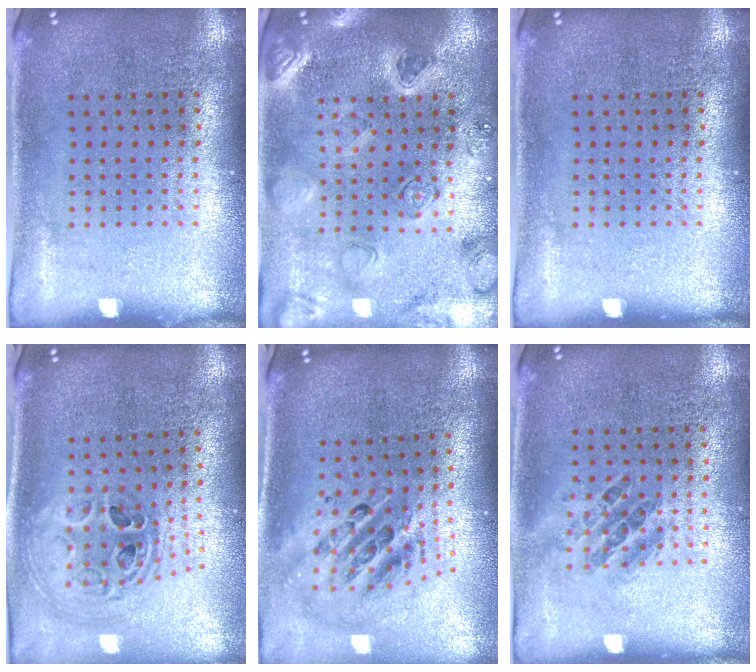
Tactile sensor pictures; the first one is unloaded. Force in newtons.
{"total": 2.2, "press": 2.2, "slide": 0.4}
{"total": 0.0}
{"total": 1.3, "press": 1.2, "slide": 0.6}
{"total": 2.5, "press": 1.7, "slide": 1.8}
{"total": 0.8, "press": 0.7, "slide": 0.4}